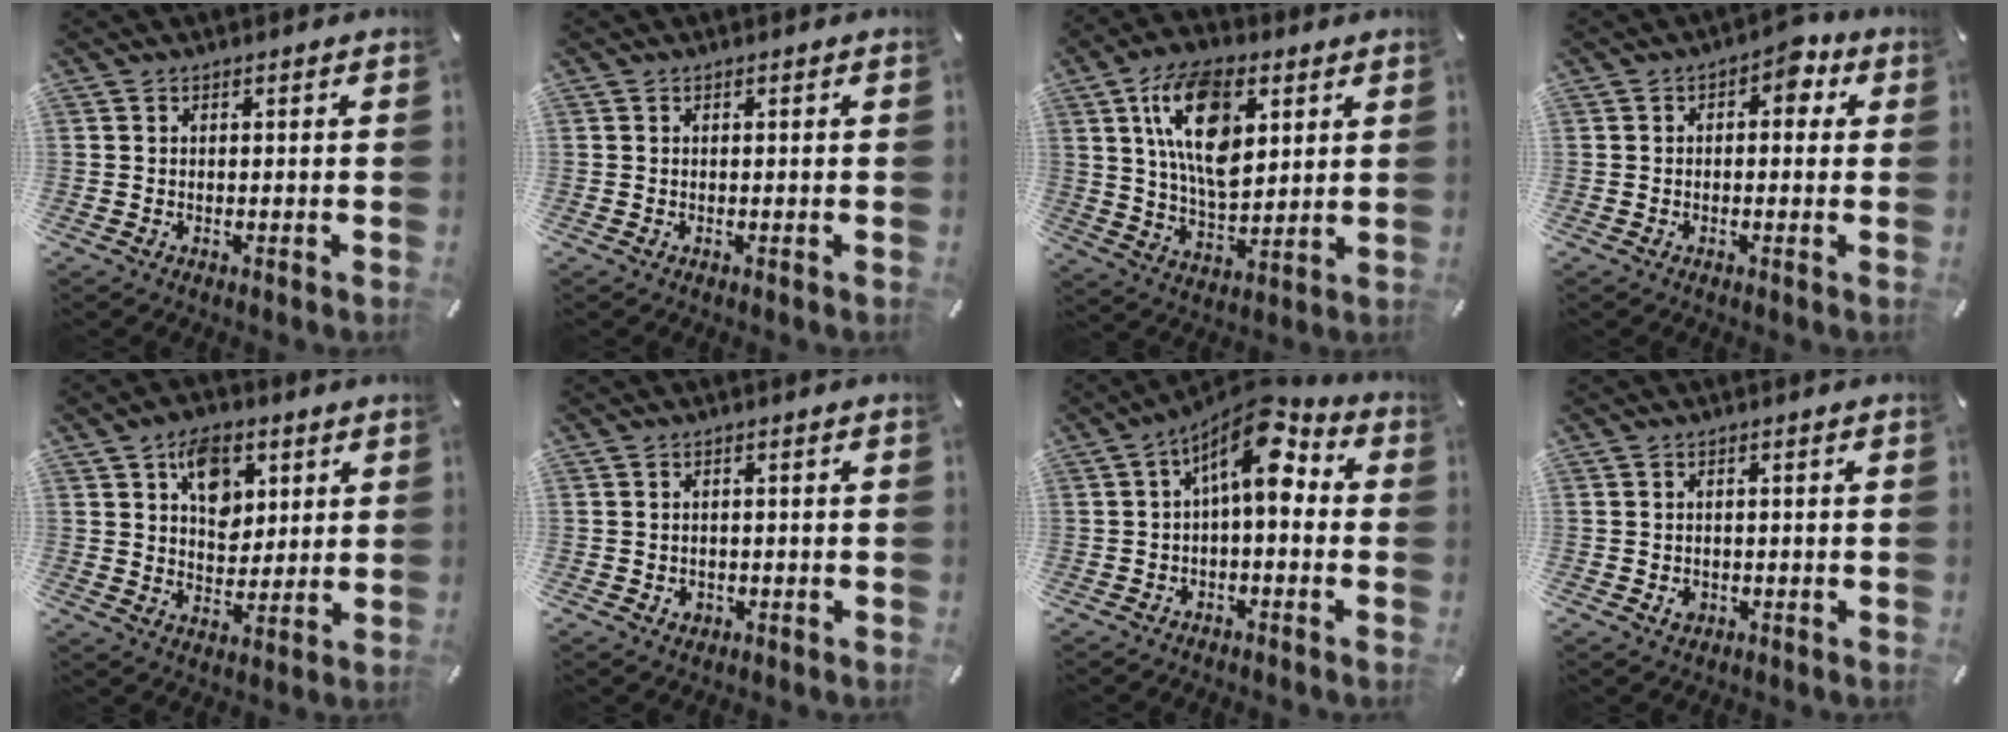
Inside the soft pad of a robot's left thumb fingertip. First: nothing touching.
{"total": 0.0}
{"total": 16.7, "force": [6.2, 9.4, 12.4], "torque": [-0.239, -0.003, 0.105]}
{"total": 5.1, "force": [1.0, 3.1, 3.9], "torque": [-0.040, -0.002, 0.006]}
{"total": 9.4, "force": [4.3, 6.9, 4.7], "torque": [-0.065, -0.004, 0.073]}
{"total": 1.7, "force": [-0.4, 1.5, 0.5], "torque": [-0.011, 0.006, -0.010]}
{"total": 11.3, "force": [3.5, 5.2, 9.4], "torque": [-0.155, -0.023, 0.057]}
{"total": 1.9, "force": [-0.5, 1.6, 0.8], "torque": [-0.007, 0.001, -0.012]}